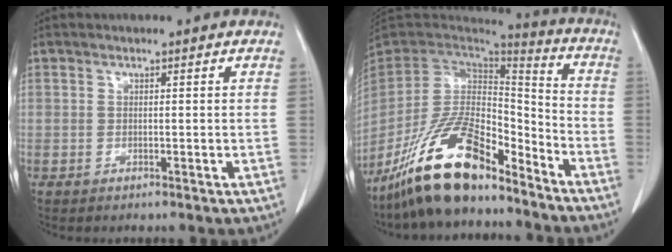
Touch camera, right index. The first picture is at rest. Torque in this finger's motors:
{"motor_torque": [0.00, 0.05, 0.04, -0.21]}